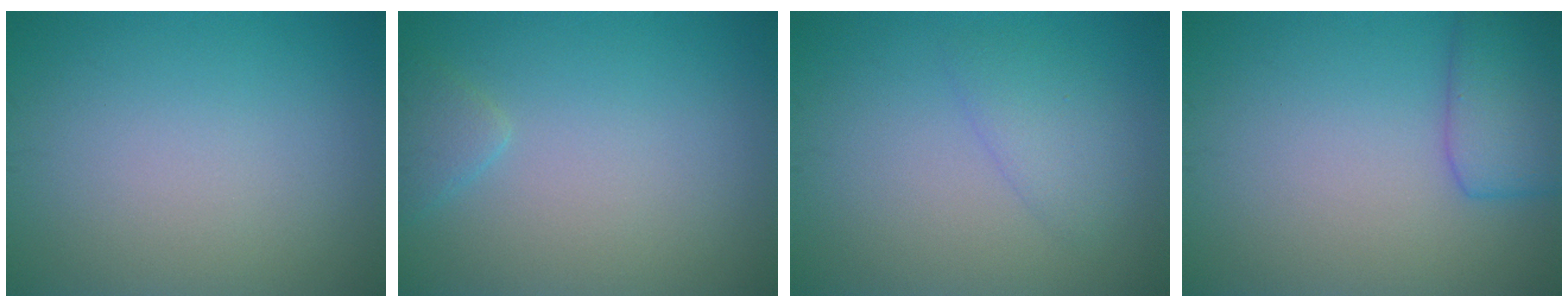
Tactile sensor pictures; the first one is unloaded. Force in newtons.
{"total": 1.4, "press": 1.4, "slide": 0.2}
{"total": 2.0, "press": 2.0, "slide": 0.2}
{"total": 4.2, "press": 4.2, "slide": 0.1}